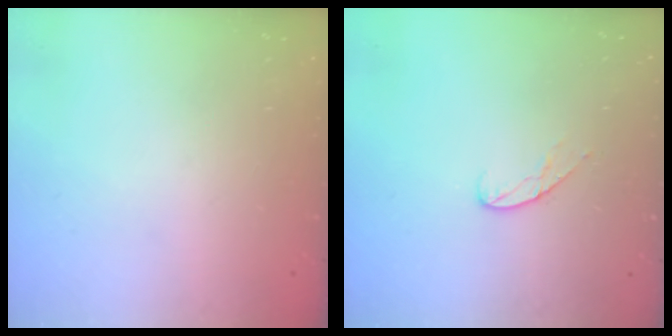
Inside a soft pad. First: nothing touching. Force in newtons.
{"total": 7.7, "press": 7.6, "slide": 0.6}